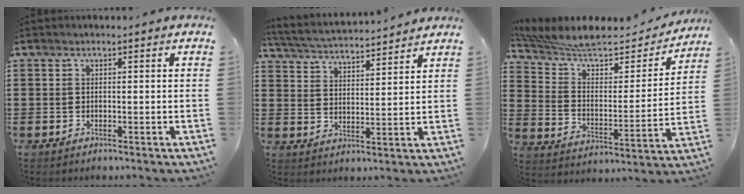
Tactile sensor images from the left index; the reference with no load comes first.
{"total": 3.7, "force": [3.6, -0.2, 0.6], "torque": [-0.033, -0.025, 0.058]}
{"total": 7.7, "force": [6.6, 1.8, 3.4], "torque": [-0.098, -0.045, 0.110]}